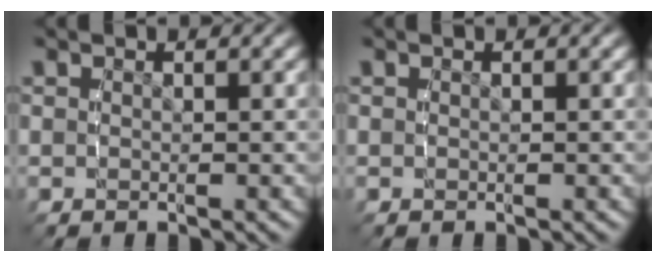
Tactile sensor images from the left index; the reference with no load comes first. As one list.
[{"total": 0.0}]